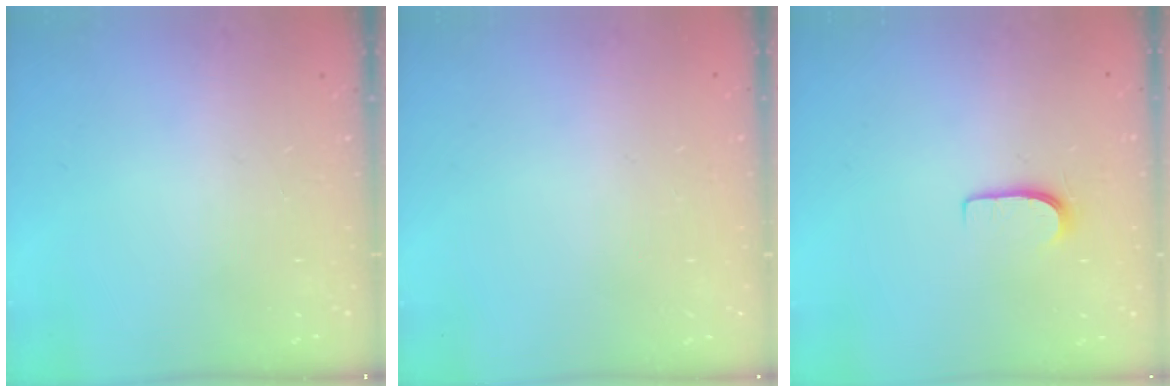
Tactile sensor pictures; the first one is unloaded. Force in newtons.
{"total": 0.0}
{"total": 5.4, "press": 5.3, "slide": 0.5}